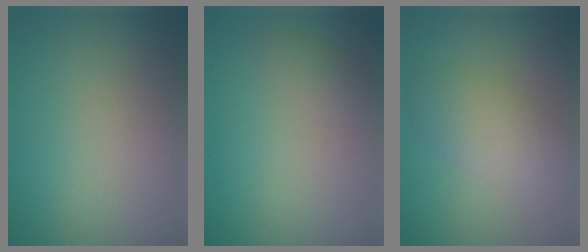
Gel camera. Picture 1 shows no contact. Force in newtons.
{"total": 1.2, "press": 1.2, "slide": 0.1}
{"total": 4.5, "press": 4.5, "slide": 0.2}